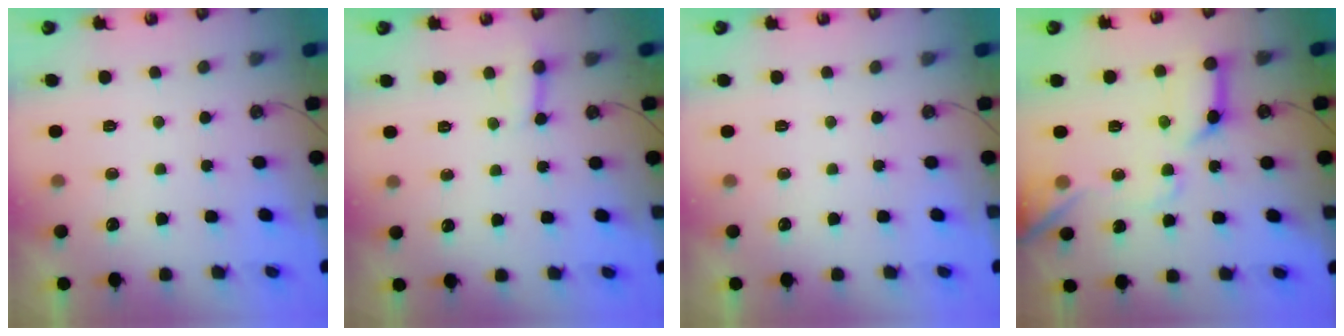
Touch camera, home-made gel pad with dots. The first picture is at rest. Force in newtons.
{"total": 3.0, "press": 3.0, "slide": 0.3}
{"total": 0.0}
{"total": 14.3, "press": 14.1, "slide": 1.8}